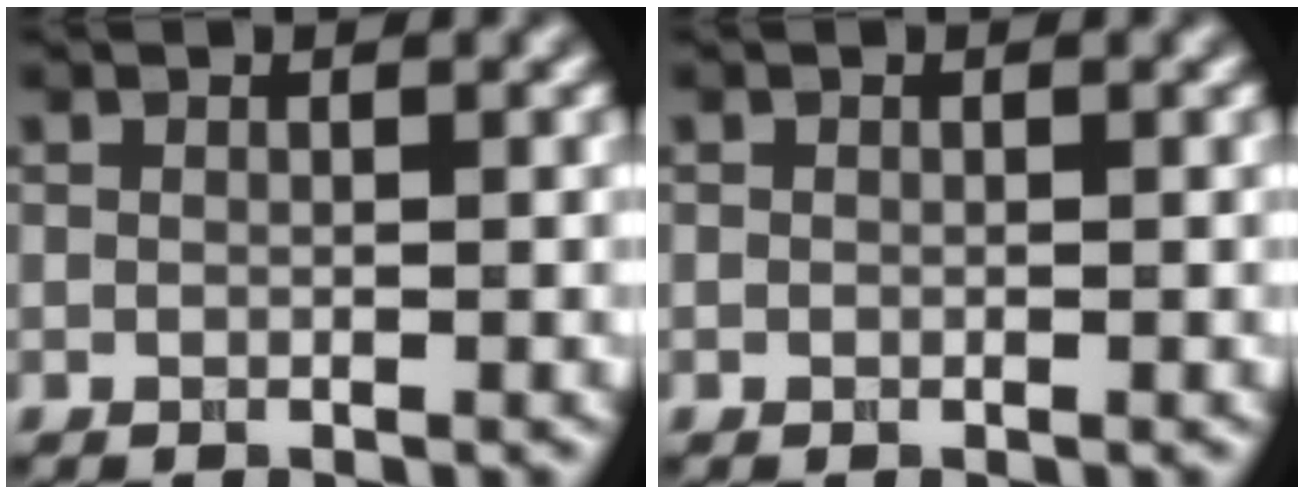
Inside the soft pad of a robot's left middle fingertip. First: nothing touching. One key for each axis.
{"total": 0.0}